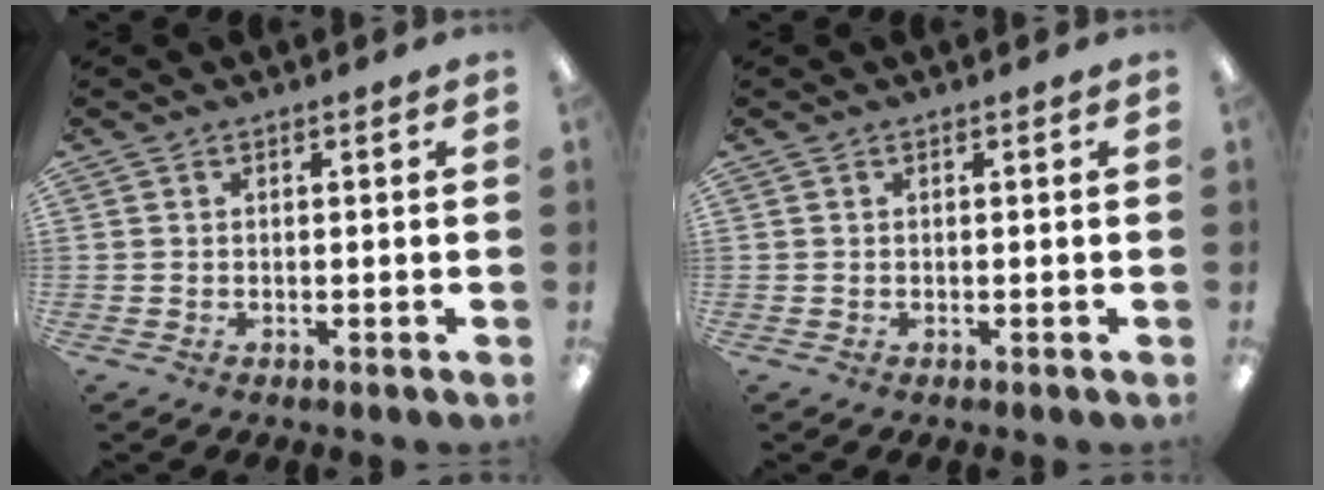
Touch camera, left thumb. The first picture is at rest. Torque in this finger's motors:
{"motor_torque": [0.00, 0.00, -0.15, -0.15, 0.00]}